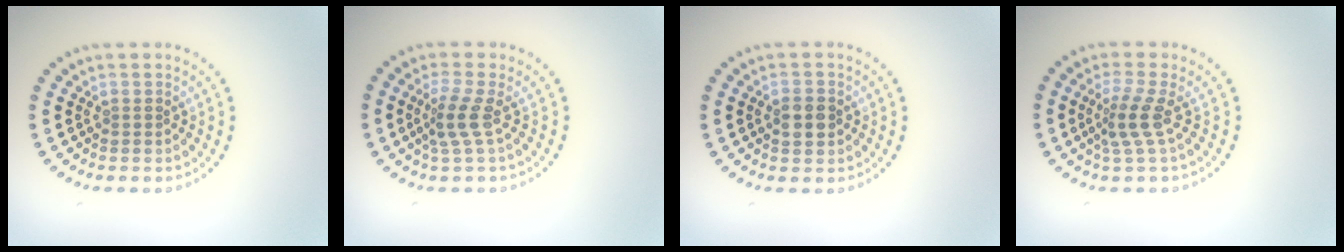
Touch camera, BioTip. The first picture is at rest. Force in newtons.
{"total": 2.3, "press": 1.8, "slide": 1.5}
{"total": 2.6, "press": 2.6, "slide": 0.2}
{"total": 2.6, "press": 1.9, "slide": 1.8}